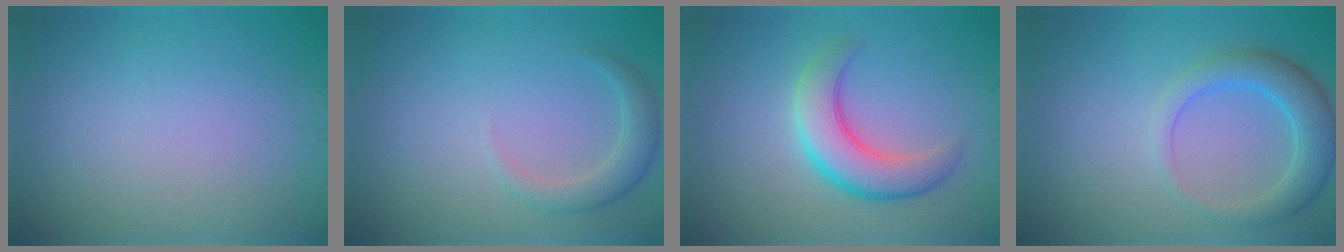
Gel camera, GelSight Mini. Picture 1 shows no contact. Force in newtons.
{"total": 2.3, "press": 2.3, "slide": 0.2}
{"total": 5.1, "press": 5.1, "slide": 0.3}
{"total": 4.2, "press": 4.2, "slide": 0.2}